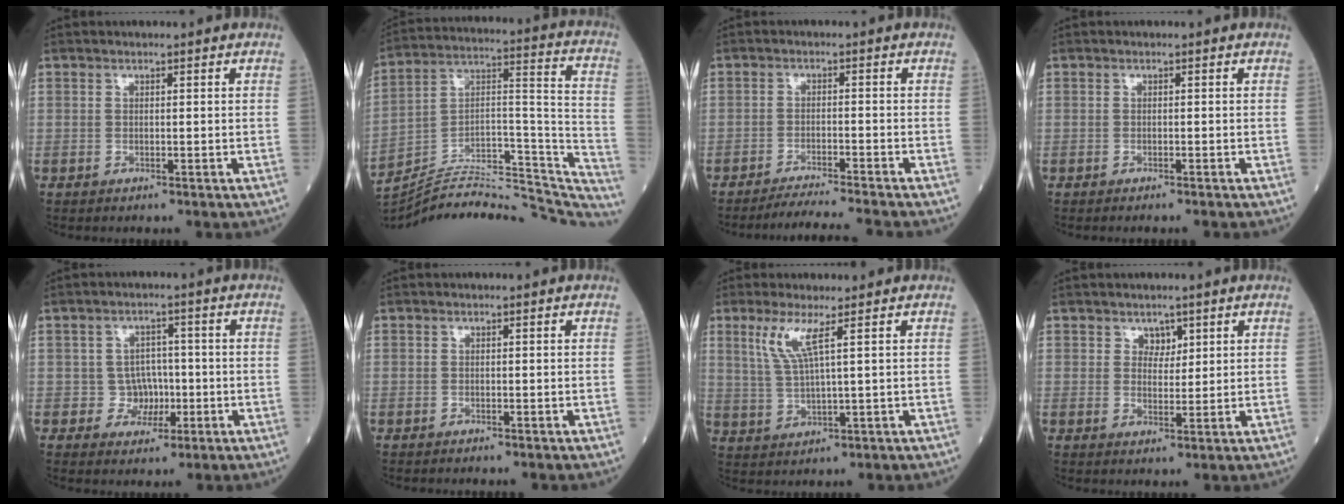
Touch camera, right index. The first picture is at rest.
{"total": 30.5, "force": [-28.2, 5.5, 10.1], "torque": [-0.115, 0.031, -0.406]}
{"total": 7.5, "force": [-7.0, -1.5, 2.1], "torque": [-0.025, -0.009, -0.114]}
{"total": 2.6, "force": [-2.4, -0.1, 1.1], "torque": [-0.014, 0.000, -0.030]}
{"total": 3.9, "force": [-0.7, 3.8, 0.8], "torque": [0.000, 0.011, -0.006]}
{"total": 0.8, "force": [-0.8, 0.0, 0.3], "torque": [-0.001, 0.001, -0.012]}
{"total": 5.0, "force": [2.3, -0.4, 4.4], "torque": [-0.096, -0.002, 0.052]}
{"total": 2.2, "force": [1.4, 1.4, 0.9], "torque": [-0.009, -0.002, 0.023]}